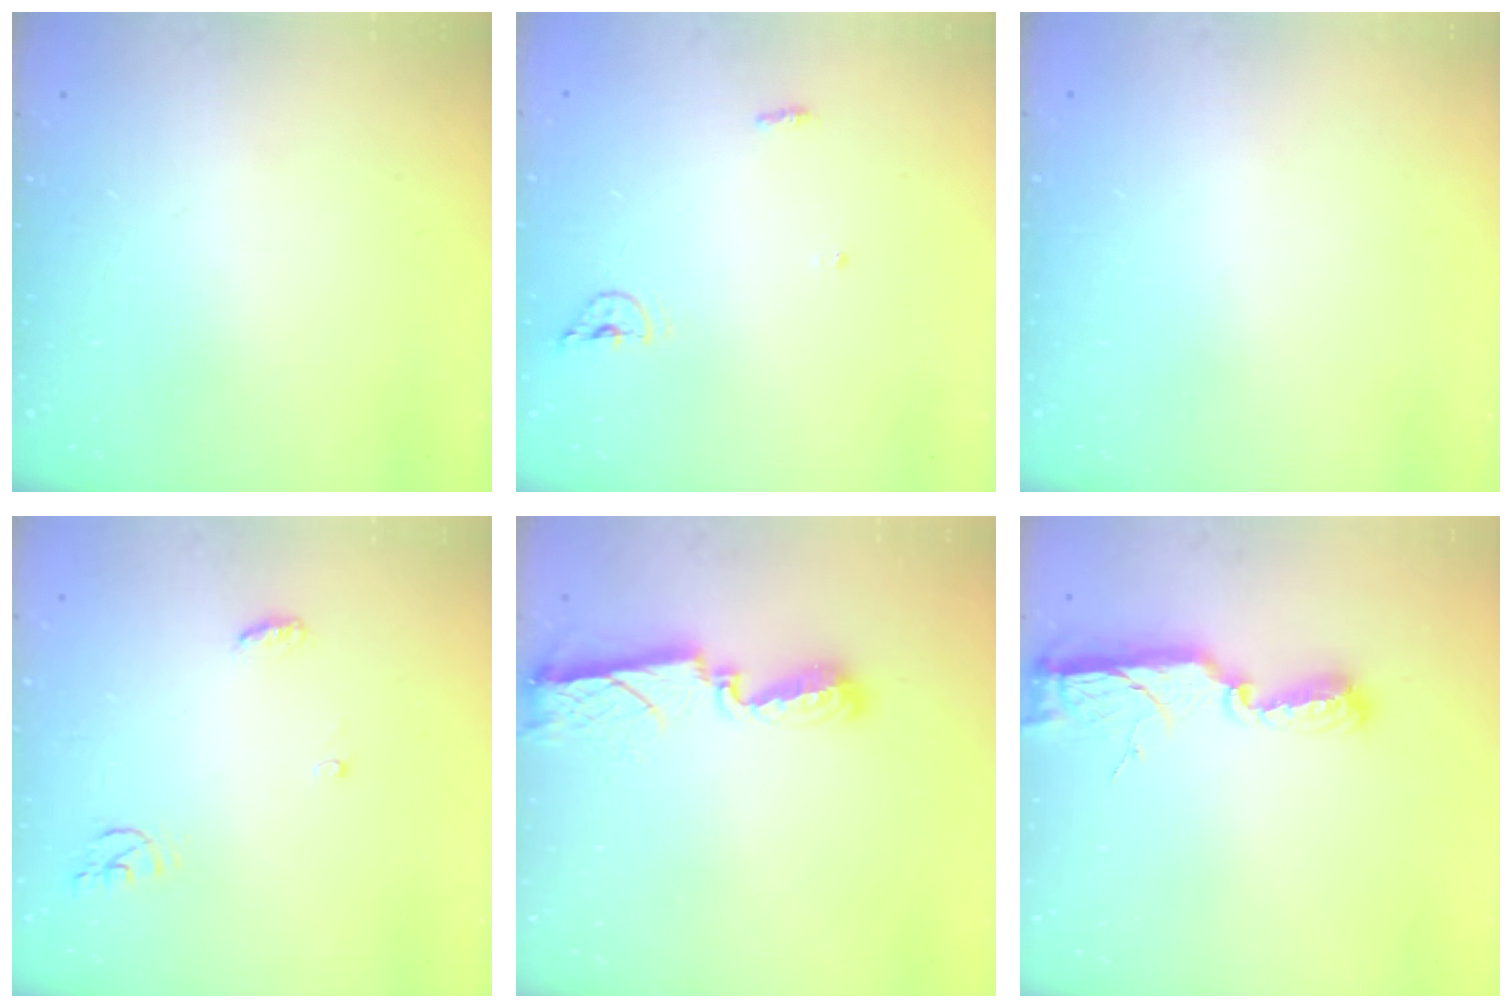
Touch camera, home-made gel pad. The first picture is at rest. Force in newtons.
{"total": 4.4, "press": 4.3, "slide": 1.0}
{"total": 0.8, "press": 0.8, "slide": 0.1}
{"total": 5.3, "press": 5.3, "slide": 0.3}
{"total": 8.7, "press": 8.7, "slide": 0.4}
{"total": 9.5, "press": 9.2, "slide": 2.7}